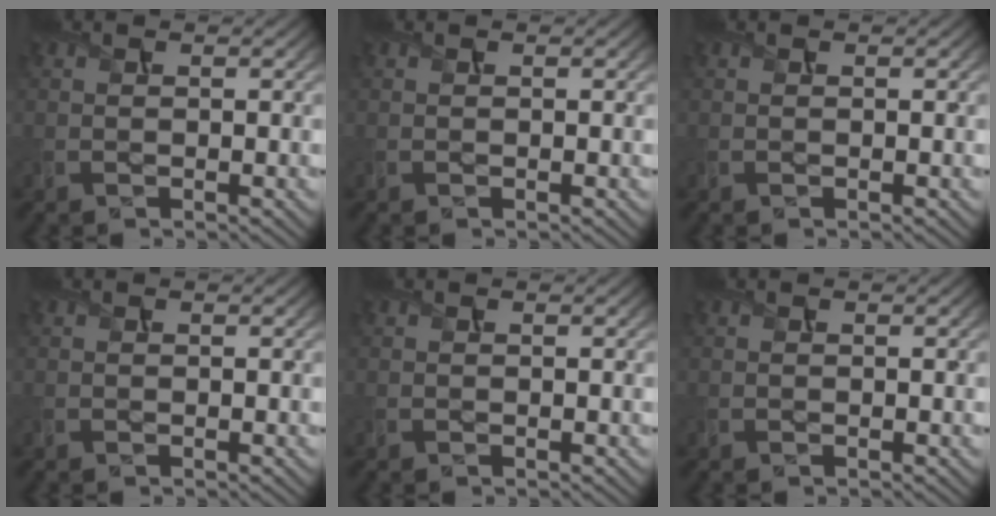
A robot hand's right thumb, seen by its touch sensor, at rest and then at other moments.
{"total": 0.0}
{"total": 0.0}
{"total": 0.0}
{"total": 0.0}
{"total": 0.0}